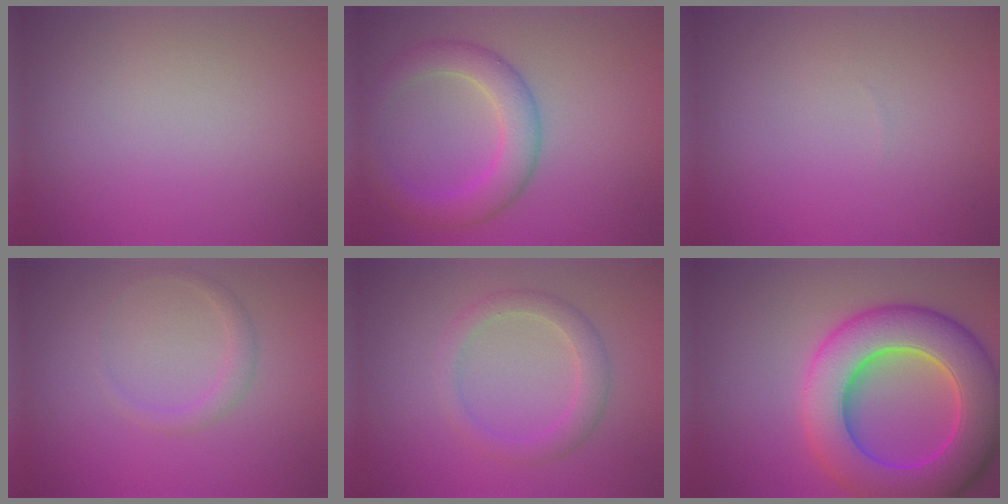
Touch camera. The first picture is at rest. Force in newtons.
{"total": 4.5, "press": 4.5, "slide": 0.1}
{"total": 0.0}
{"total": 1.3, "press": 1.3, "slide": 0.0}
{"total": 2.6, "press": 2.6, "slide": 0.1}
{"total": 11.6, "press": 11.6, "slide": 0.3}